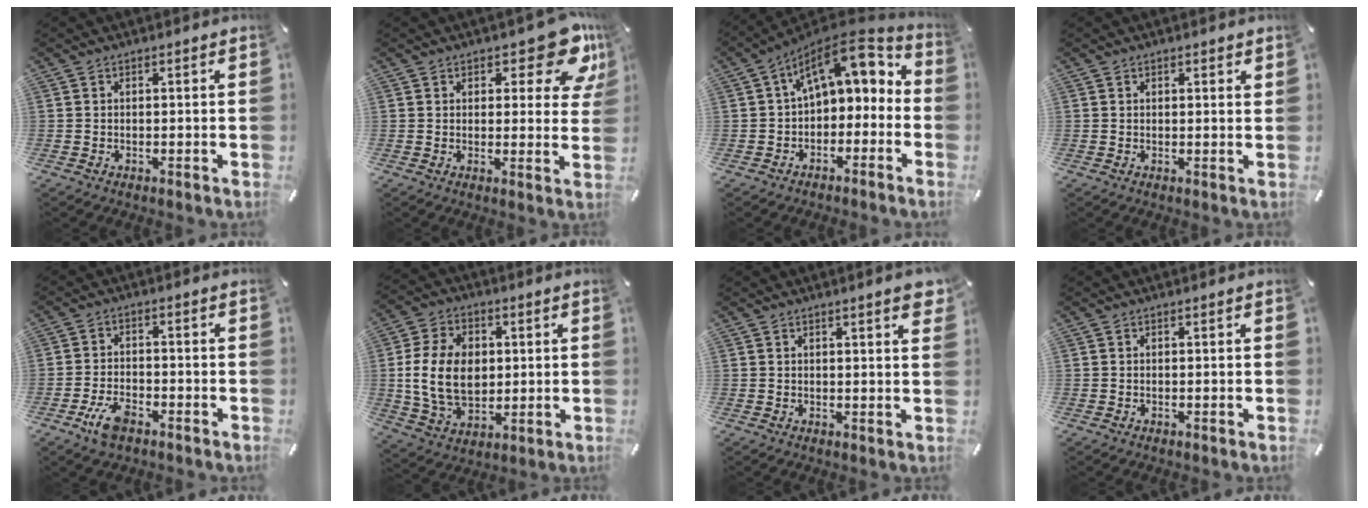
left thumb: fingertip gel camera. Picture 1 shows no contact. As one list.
[{"total": 11.7, "force": [7.2, 5.1, 7.6], "torque": [-0.079, -0.049, 0.122]}, {"total": 11.8, "force": [5.2, 6.8, 8.2], "torque": [-0.118, -0.036, 0.091]}, {"total": 0.9, "force": [0.6, 0.4, 0.6], "torque": [-0.005, -0.003, 0.008]}, {"total": 6.2, "force": [-3.5, 3.0, 4.1], "torque": [-0.096, 0.012, -0.069]}, {"total": 14.6, "force": [0.7, 11.0, 9.7], "torque": [-0.212, 0.011, 0.012]}, {"total": 3.5, "force": [1.8, 0.5, 3.0], "torque": [-0.051, -0.003, 0.029]}, {"total": 0.0}]